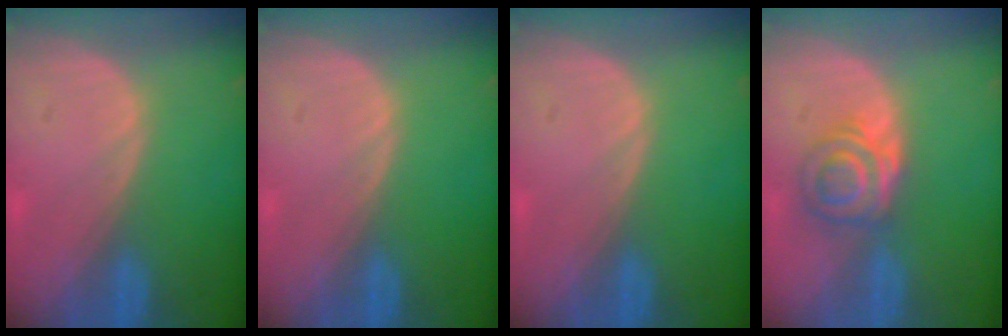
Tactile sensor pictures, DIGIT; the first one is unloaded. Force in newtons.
{"total": 0.0}
{"total": 0.0}
{"total": 5.6, "press": 5.3, "slide": 1.8}